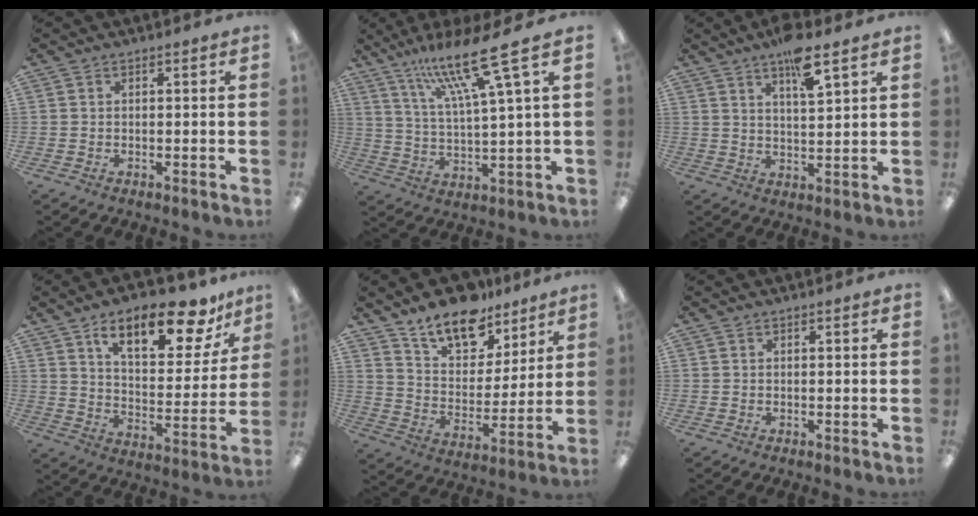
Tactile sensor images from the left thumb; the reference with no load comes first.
{"total": 15.6, "force": [10.4, 1.7, 11.6], "torque": [-0.220, -0.049, 0.163]}
{"total": 8.6, "force": [5.9, 1.9, 6.0], "torque": [-0.091, -0.030, 0.095]}
{"total": 18.5, "force": [12.2, 7.4, 11.9], "torque": [-0.171, -0.063, 0.196]}
{"total": 14.2, "force": [11.4, 6.8, 5.2], "torque": [-0.088, -0.077, 0.208]}
{"total": 0.0}